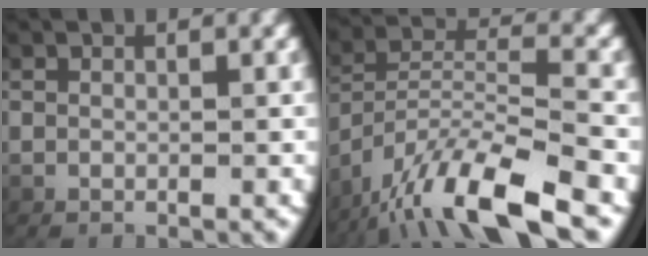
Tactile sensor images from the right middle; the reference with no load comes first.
{"total": 7.1, "force": [-3.6, 2.9, 5.4], "torque": [-0.111, -0.013, -0.050]}